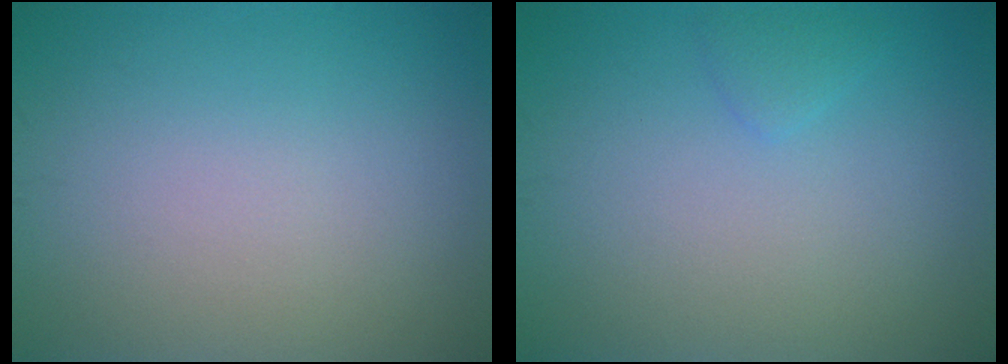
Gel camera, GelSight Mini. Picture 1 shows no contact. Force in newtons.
{"total": 0.9, "press": 0.9, "slide": 0.1}